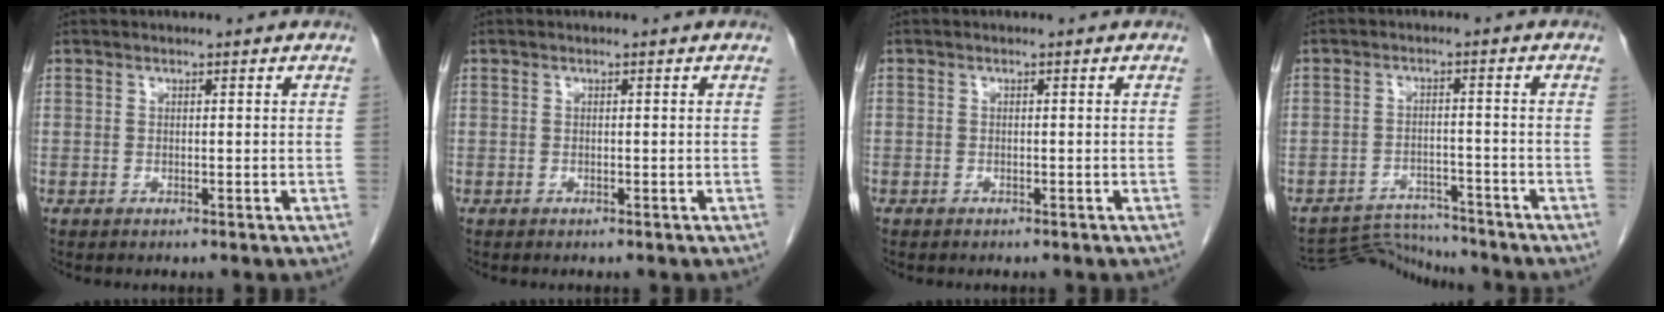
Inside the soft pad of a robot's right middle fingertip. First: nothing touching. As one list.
[{"total": 0.0}, {"total": 0.6, "force": [-0.4, 0.4, 0.0], "torque": [-0.009, 0.002, -0.008]}, {"total": 0.0}]